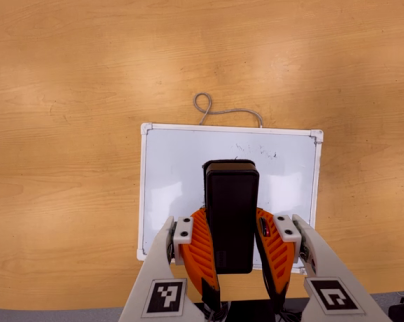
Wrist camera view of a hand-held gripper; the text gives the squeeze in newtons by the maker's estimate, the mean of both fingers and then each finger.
{"total": 9.5, "left": 7.5, "right": 11.5}